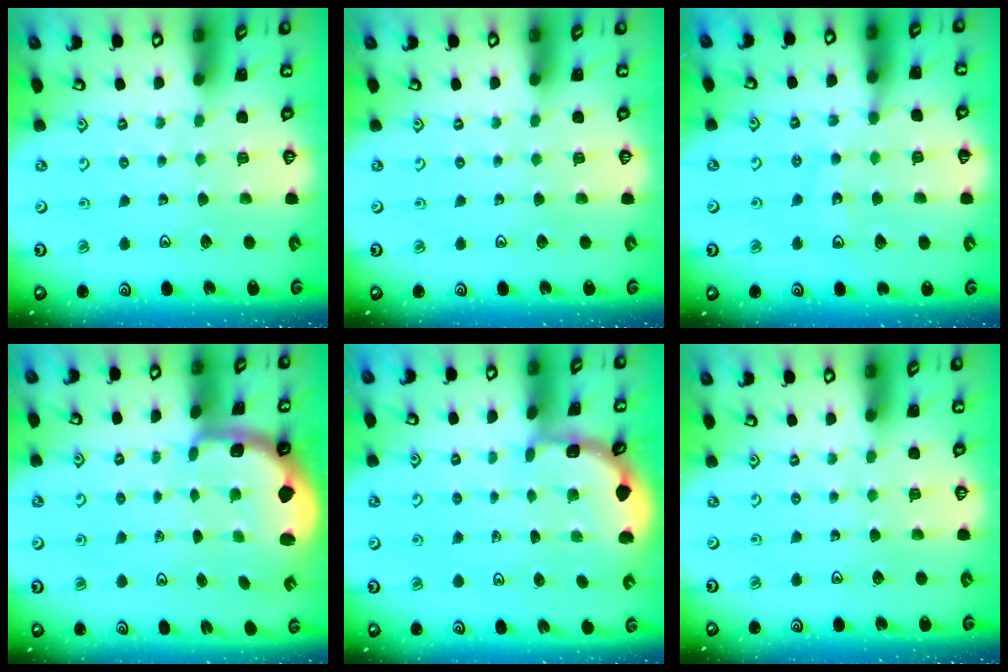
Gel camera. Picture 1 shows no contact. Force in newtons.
{"total": 0.0}
{"total": 12.2, "press": 11.7, "slide": 3.4}
{"total": 3.0, "press": 2.2, "slide": 2.1}
{"total": 1.9, "press": 1.9, "slide": 0.2}
{"total": 0.0}